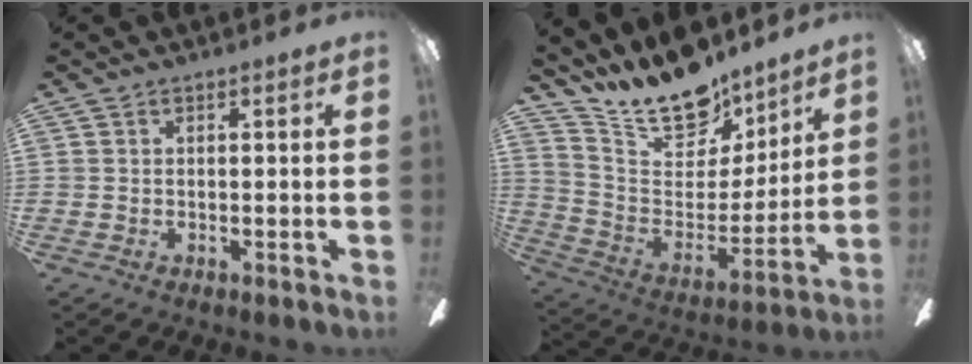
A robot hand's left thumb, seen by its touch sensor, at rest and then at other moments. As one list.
[{"total": 16.8, "force": [13.8, 7.6, 6.0], "torque": [-0.125, -0.098, 0.251]}]